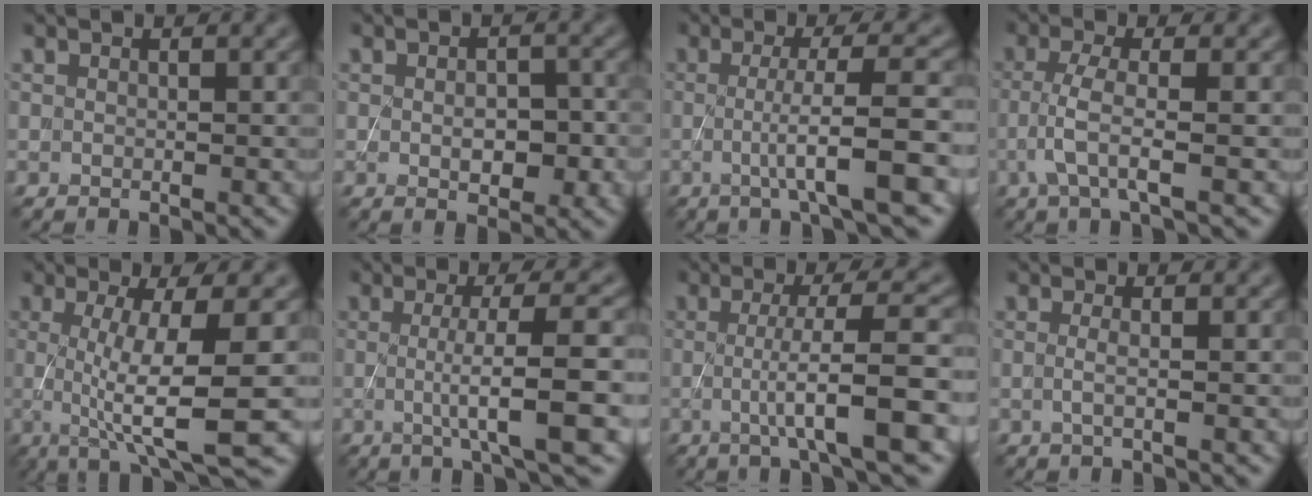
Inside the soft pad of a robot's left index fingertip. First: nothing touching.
{"total": 2.9, "force": [-0.4, 1.6, 2.4], "torque": [-0.037, -0.002, -0.002]}
{"total": 6.1, "force": [-1.0, 0.8, 6.0], "torque": [-0.093, 0.003, -0.018]}
{"total": 2.9, "force": [-1.0, 0.4, 2.7], "torque": [-0.062, 0.007, -0.023]}
{"total": 8.6, "force": [-0.6, 1.7, 8.4], "torque": [-0.120, -0.006, -0.007]}
{"total": 6.8, "force": [-0.5, 1.3, 6.7], "torque": [-0.102, 0.002, -0.007]}
{"total": 7.1, "force": [-1.0, 1.1, 6.9], "torque": [-0.107, 0.007, -0.017]}
{"total": 1.2, "force": [0.0, 0.4, 1.1], "torque": [-0.018, -0.003, -0.006]}